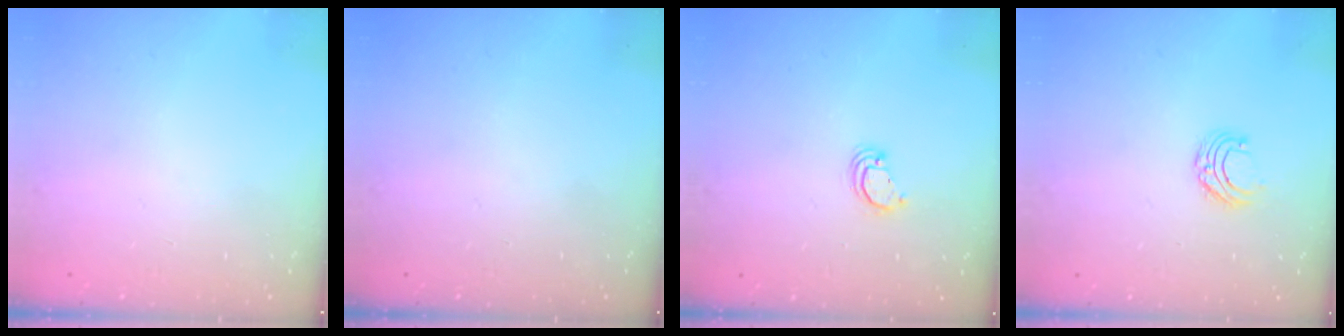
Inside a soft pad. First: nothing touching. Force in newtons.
{"total": 0.0}
{"total": 3.2, "press": 3.1, "slide": 0.3}
{"total": 5.2, "press": 5.2, "slide": 0.5}